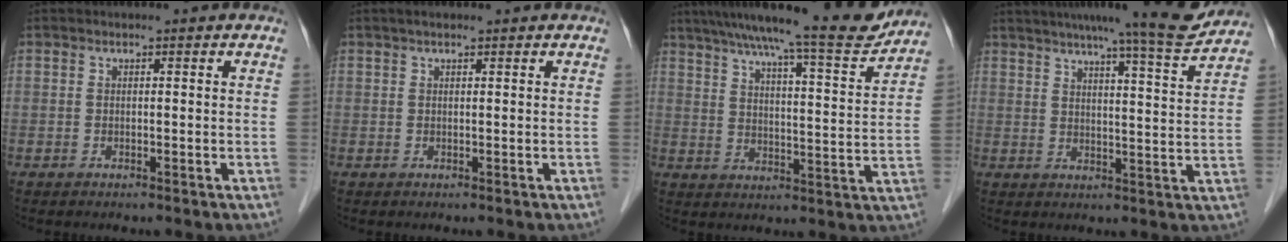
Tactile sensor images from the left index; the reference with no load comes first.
{"total": 1.2, "force": [0.9, 0.3, 0.7], "torque": [-0.017, 0.014, 0.015]}
{"total": 17.6, "force": [15.5, 0.8, 8.3], "torque": [-0.125, -0.009, 0.214]}
{"total": 13.4, "force": [12.1, 0.0, 5.8], "torque": [-0.085, -0.015, 0.154]}